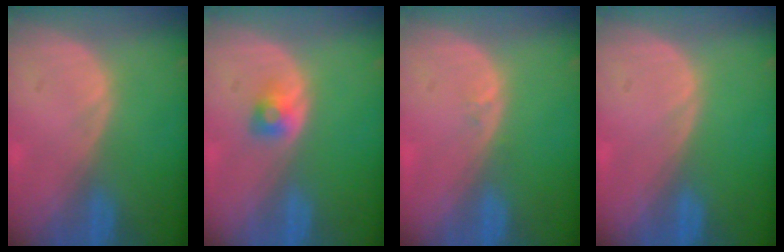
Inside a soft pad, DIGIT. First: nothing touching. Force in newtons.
{"total": 2.2, "press": 2.2, "slide": 0.3}
{"total": 0.6, "press": 0.5, "slide": 0.4}
{"total": 0.0}